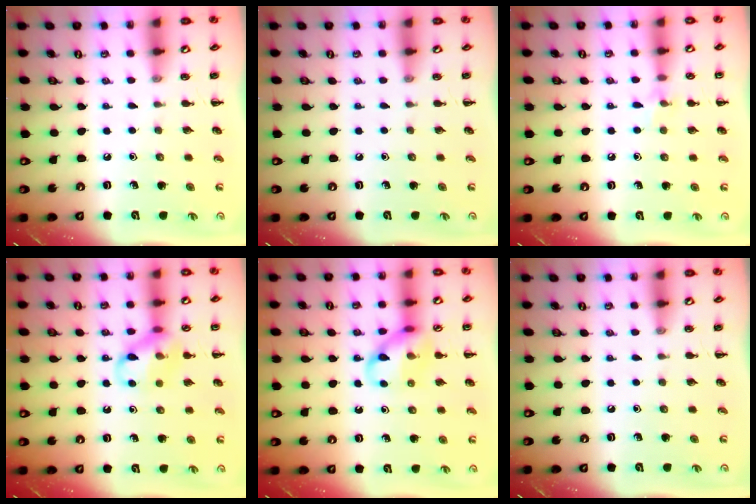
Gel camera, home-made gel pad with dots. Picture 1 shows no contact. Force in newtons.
{"total": 0.0}
{"total": 5.4, "press": 5.1, "slide": 1.8}
{"total": 13.1, "press": 13.0, "slide": 1.7}
{"total": 12.7, "press": 12.6, "slide": 1.7}
{"total": 0.0}